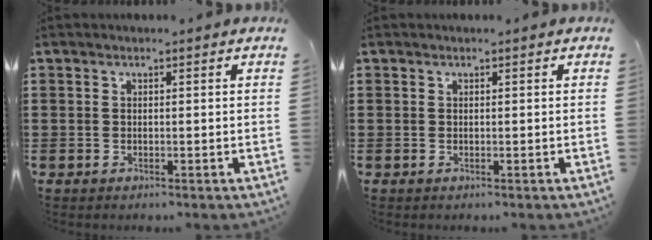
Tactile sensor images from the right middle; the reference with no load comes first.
{"total": 0.0}